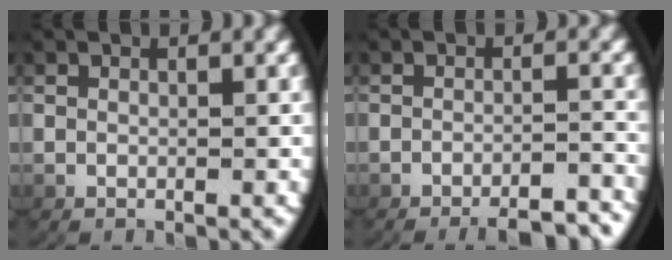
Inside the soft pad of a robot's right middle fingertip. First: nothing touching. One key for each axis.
{"total": 6.7, "fx": -6.2, "fy": 1.4, "fz": 2.1, "tx": -0.022, "ty": -0.008, "tz": -0.094}